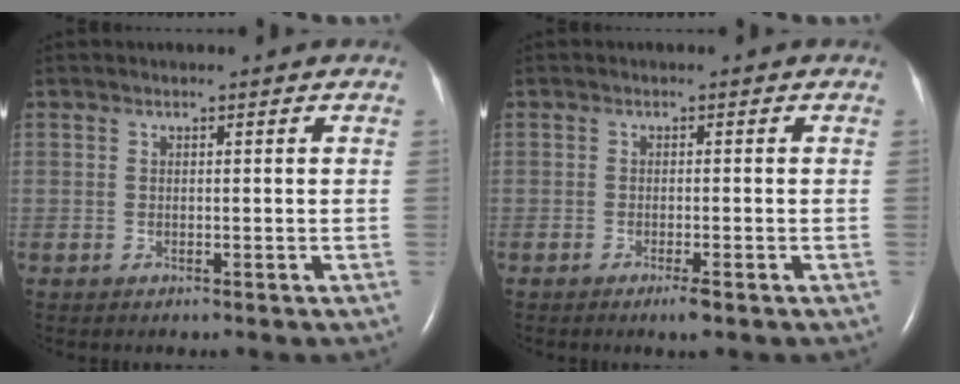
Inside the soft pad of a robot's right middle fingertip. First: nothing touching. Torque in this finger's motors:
{"motor_torque": [-0.25, 0.16, -0.06, 0.02]}